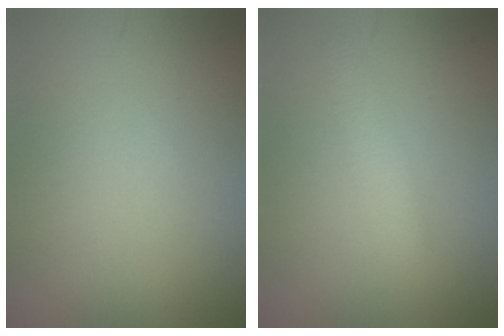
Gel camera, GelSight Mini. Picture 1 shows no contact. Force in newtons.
{"total": 1.9, "press": 1.9, "slide": 0.1}